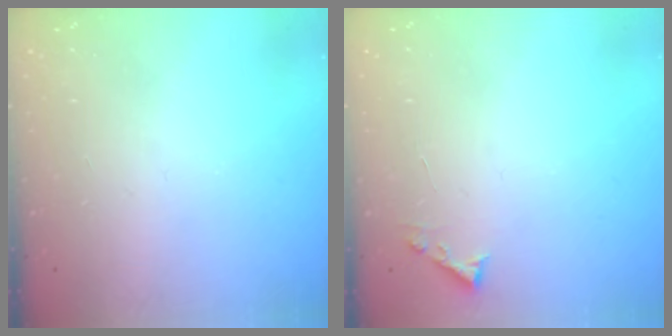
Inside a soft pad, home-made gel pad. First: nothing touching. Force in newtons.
{"total": 3.6, "press": 3.6, "slide": 0.5}